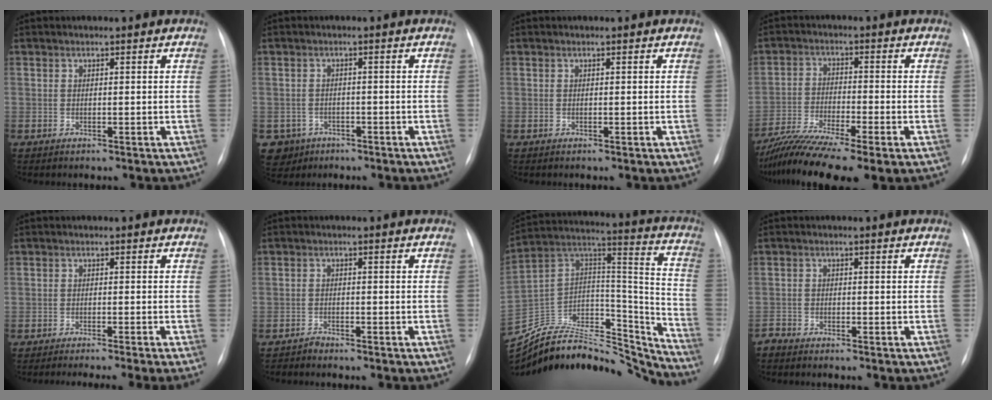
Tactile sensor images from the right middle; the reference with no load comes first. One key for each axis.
{"total": 4.5, "fx": -2.5, "fy": 3.8, "fz": 0.0, "tx": -0.001, "ty": 0.005, "tz": -0.039}
{"total": 0.0}
{"total": 12.7, "fx": -9.5, "fy": 0.9, "fz": 8.4, "tx": -0.162, "ty": -0.026, "tz": -0.163}
{"total": 9.7, "fx": -8.3, "fy": -1.5, "fz": 4.9, "tx": -0.042, "ty": -0.023, "tz": -0.113}
{"total": 1.3, "fx": -1.3, "fy": 0.1, "fz": 0.0, "tx": 0.001, "ty": -0.002, "tz": -0.021}
{"total": 31.4, "fx": -29.4, "fy": 5.9, "fz": 9.3, "tx": -0.168, "ty": 0.009, "tz": -0.457}
{"total": 1.9, "fx": -1.9, "fy": 0.0, "fz": 0.0, "tx": 0.001, "ty": -0.007, "tz": -0.034}